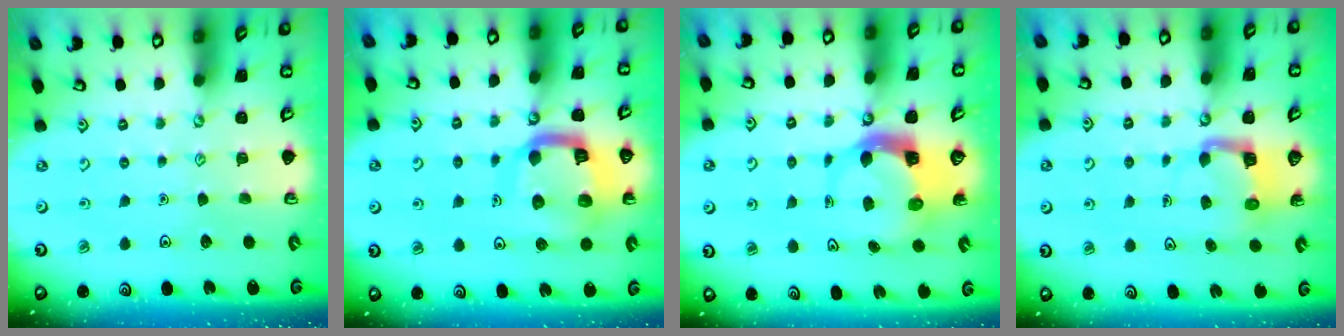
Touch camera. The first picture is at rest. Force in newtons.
{"total": 13.2, "press": 13.1, "slide": 1.5}
{"total": 6.1, "press": 6.0, "slide": 0.9}
{"total": 4.8, "press": 4.8, "slide": 0.5}